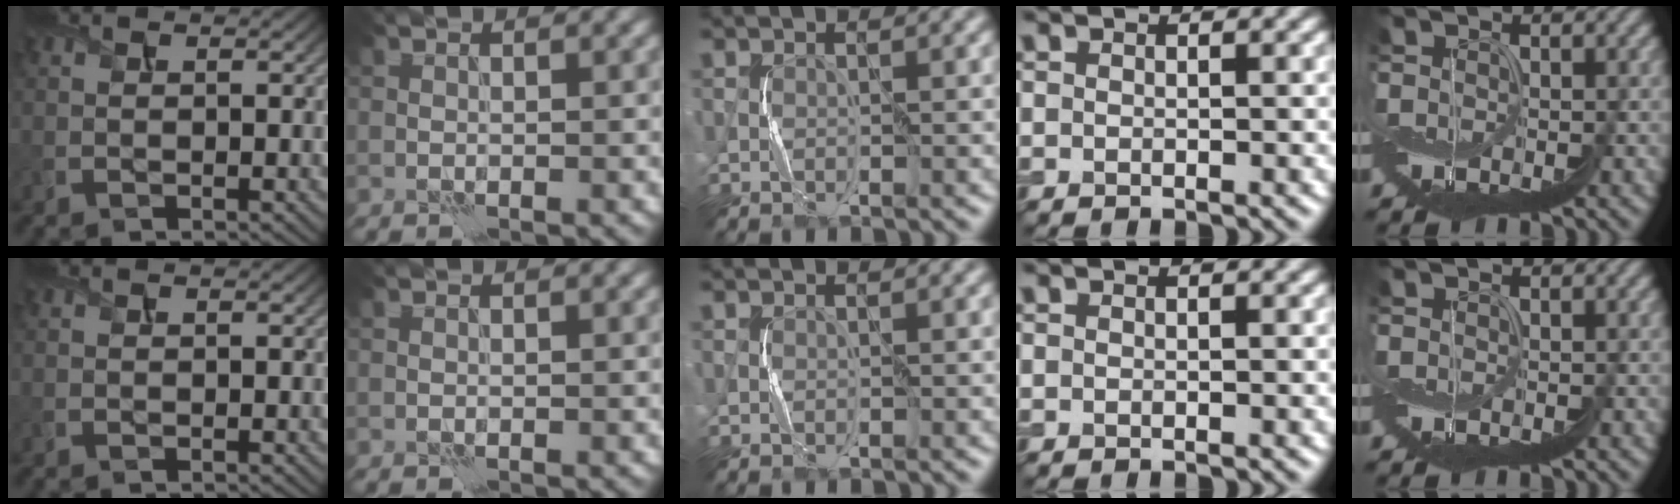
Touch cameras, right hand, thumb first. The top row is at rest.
{}